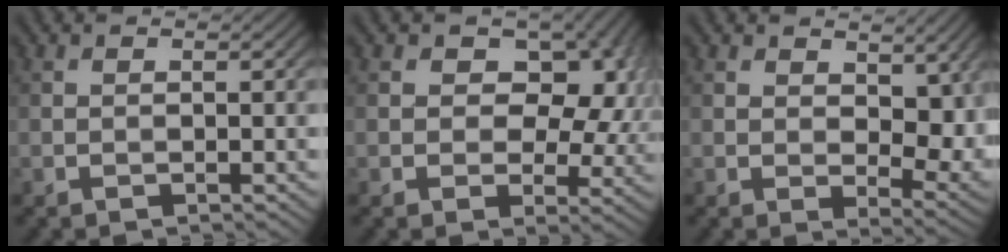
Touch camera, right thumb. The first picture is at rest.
{"total": 12.2, "force": [2.7, 8.1, 8.7], "torque": [-0.114, 0.004, 0.039]}
{"total": 9.1, "force": [2.8, 5.1, 6.9], "torque": [-0.115, -0.010, 0.053]}